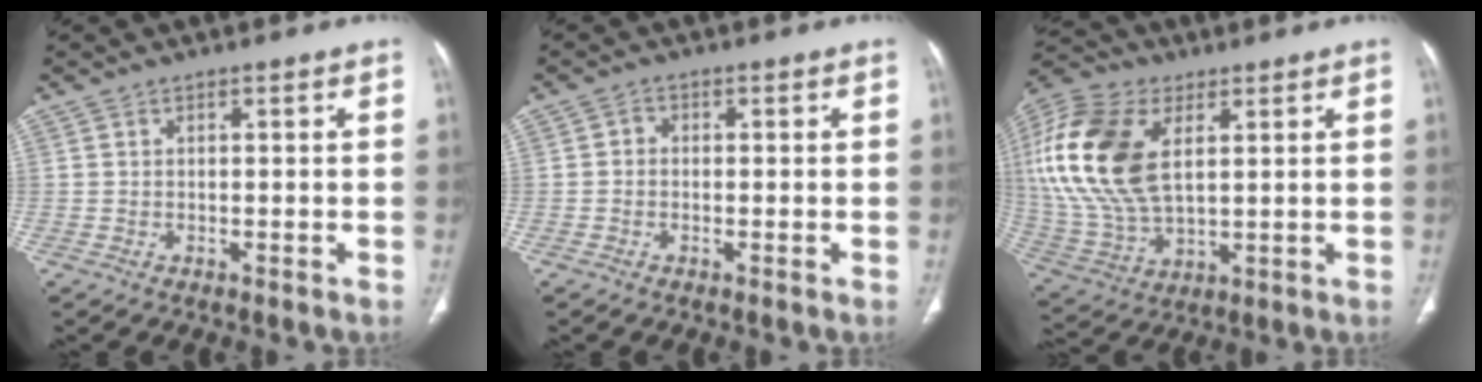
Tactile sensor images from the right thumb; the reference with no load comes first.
{"total": 1.6, "force": [-0.1, 1.5, 0.7], "torque": [-0.002, 0.007, -0.006]}
{"total": 23.3, "force": [7.0, 13.9, 17.3], "torque": [-0.382, -0.013, 0.134]}